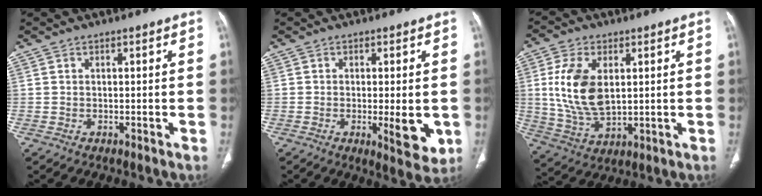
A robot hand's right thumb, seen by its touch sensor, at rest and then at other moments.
{"total": 7.0, "force": [-1.3, 2.3, 6.5], "torque": [-0.083, -0.014, -0.012]}
{"total": 13.0, "force": [2.2, 7.4, 10.5], "torque": [-0.206, -0.012, 0.050]}